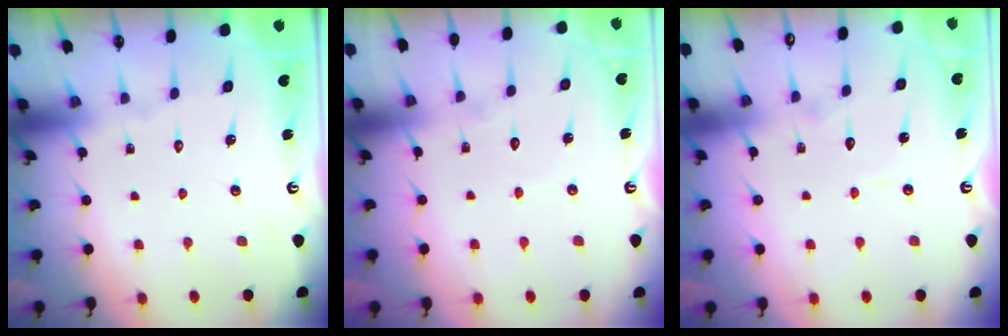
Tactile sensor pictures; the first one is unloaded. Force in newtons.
{"total": 3.0, "press": 3.0, "slide": 0.2}
{"total": 4.2, "press": 4.2, "slide": 0.4}